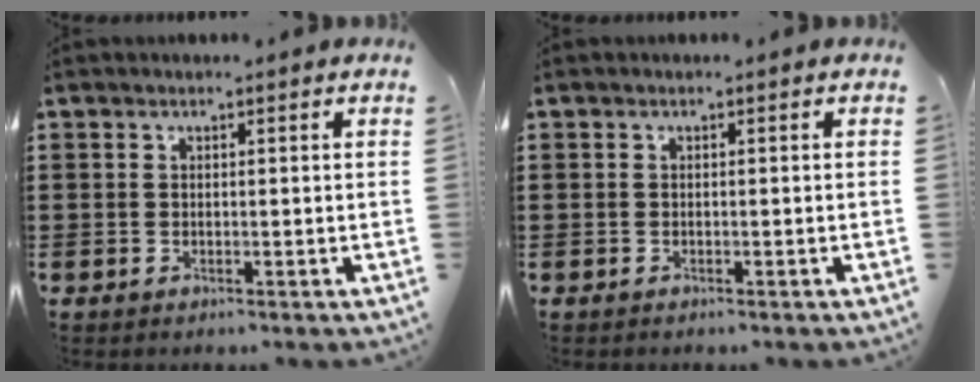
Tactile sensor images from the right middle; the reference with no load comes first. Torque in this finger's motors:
{"motor_torque": [0.21, 0.19, -0.03, 0.00]}